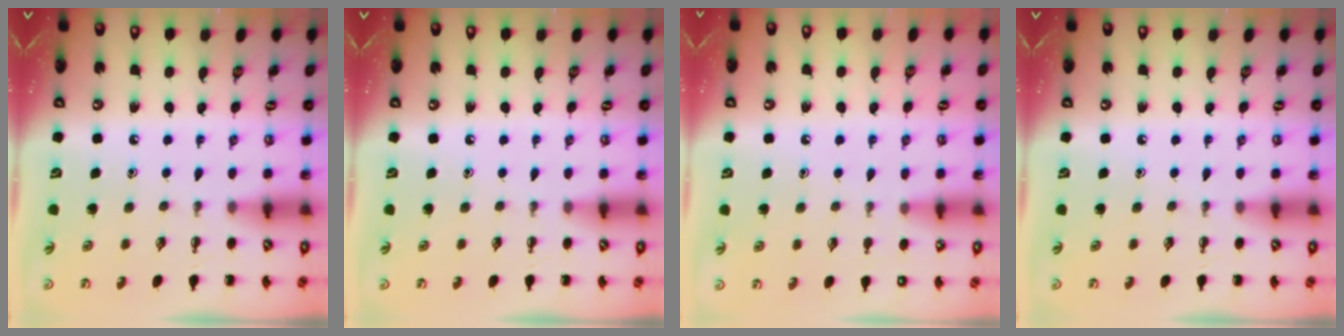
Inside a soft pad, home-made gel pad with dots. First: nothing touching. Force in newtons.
{"total": 0.0}
{"total": 7.6, "press": 7.1, "slide": 2.7}
{"total": 0.0}